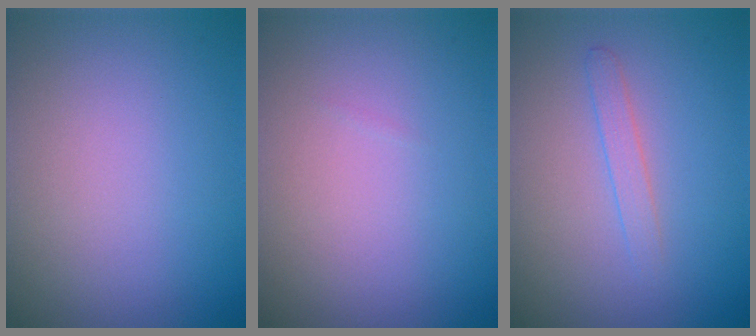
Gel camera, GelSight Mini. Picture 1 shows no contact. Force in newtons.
{"total": 0.0}
{"total": 1.2, "press": 1.2, "slide": 0.1}